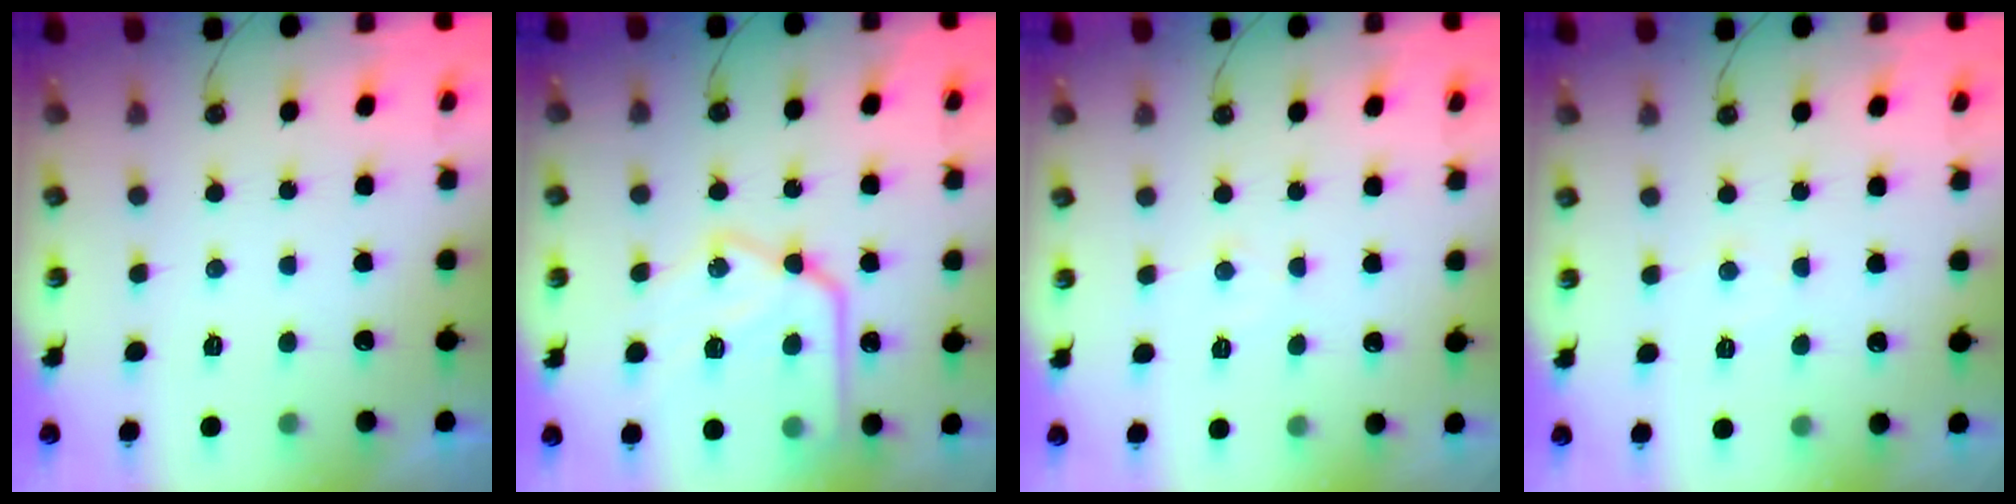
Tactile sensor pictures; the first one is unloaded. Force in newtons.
{"total": 19.9, "press": 19.8, "slide": 2.0}
{"total": 5.1, "press": 5.0, "slide": 0.6}
{"total": 3.5, "press": 3.4, "slide": 0.4}